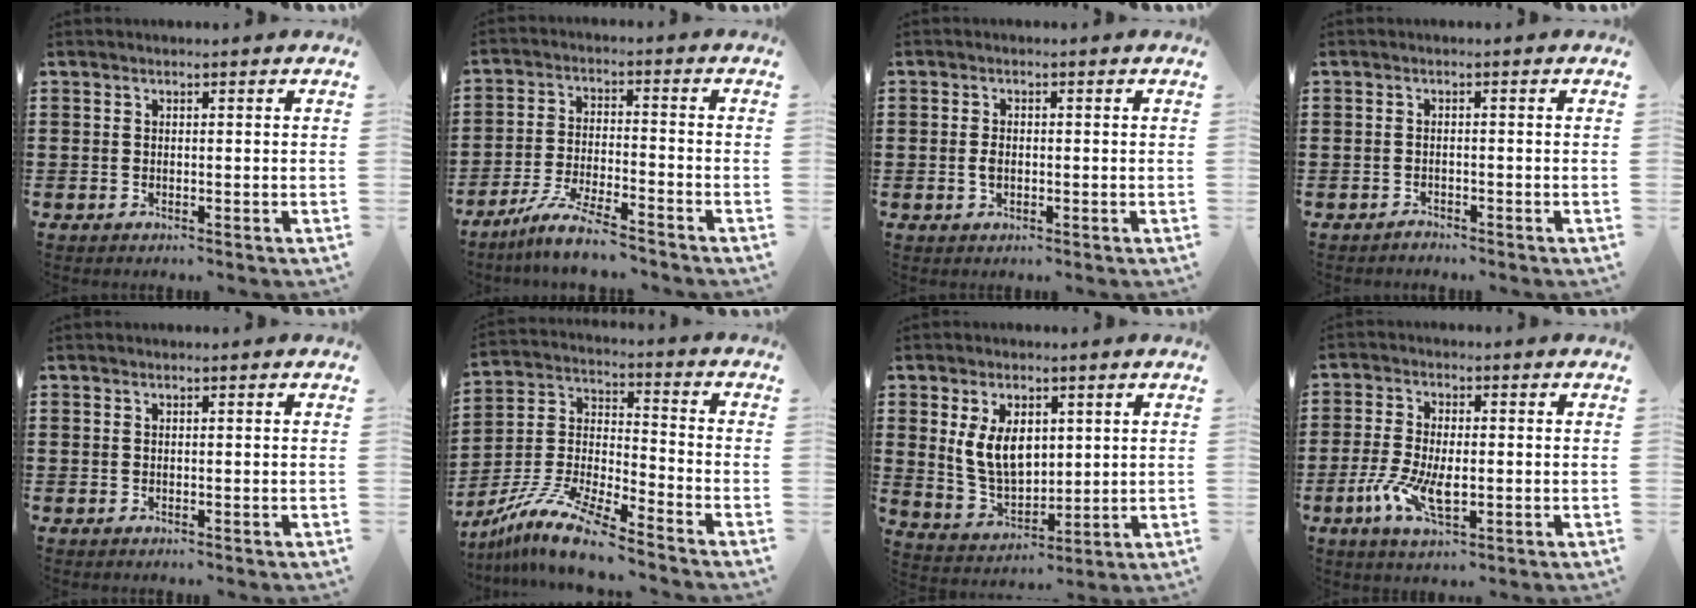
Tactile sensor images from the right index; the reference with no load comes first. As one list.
[{"total": 6.5, "force": [-5.9, 0.1, 2.8], "torque": [-0.063, -0.006, -0.114]}, {"total": 1.6, "force": [-0.2, 0.8, 1.4], "torque": [-0.029, 0.000, -0.002]}, {"total": 1.0, "force": [-1.0, 0.1, -0.1], "torque": [-0.001, 0.002, -0.022]}, {"total": 0.0}, {"total": 10.6, "force": [-9.4, 0.9, 4.8], "torque": [-0.113, 0.009, -0.193]}, {"total": 7.9, "force": [2.0, 5.1, 5.7], "torque": [-0.137, 0.009, 0.034]}, {"total": 7.3, "force": [-2.0, 3.2, 6.2], "torque": [-0.145, -0.010, -0.040]}]